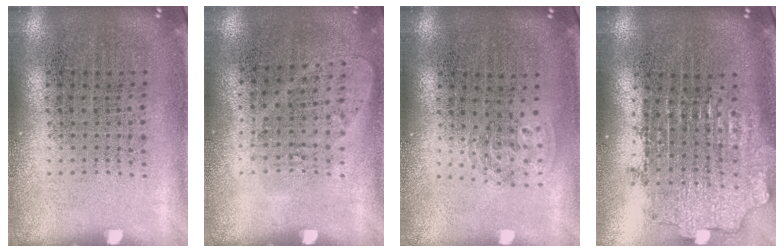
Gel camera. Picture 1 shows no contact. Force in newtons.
{"total": 0.9, "press": 0.8, "slide": 0.4}
{"total": 1.0, "press": 0.6, "slide": 0.8}
{"total": 2.0, "press": 1.5, "slide": 1.3}